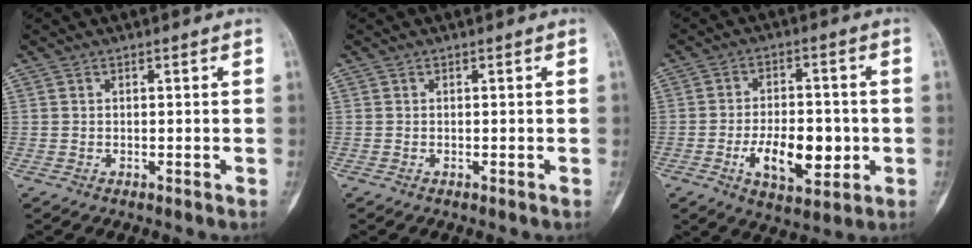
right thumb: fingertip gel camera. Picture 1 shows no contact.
{"total": 0.0}
{"total": 11.9, "force": [-2.8, 6.2, 9.8], "torque": [-0.136, 0.010, -0.039]}